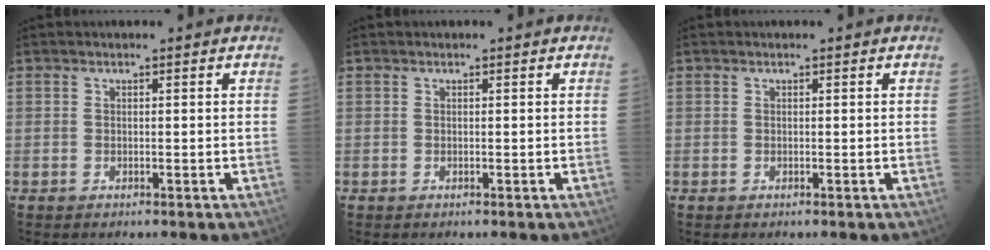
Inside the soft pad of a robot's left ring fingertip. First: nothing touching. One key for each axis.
{"total": 0.0}
{"total": 0.0}